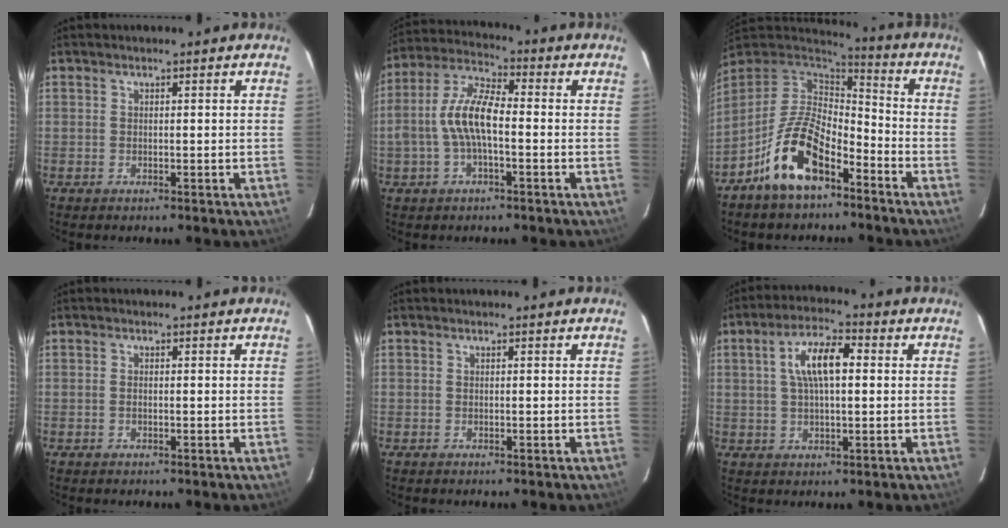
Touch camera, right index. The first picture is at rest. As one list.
[{"total": 9.9, "force": [-1.6, 3.7, 9.0], "torque": [-0.192, 0.014, -0.032]}, {"total": 14.9, "force": [-8.6, 6.7, 10.0], "torque": [-0.200, 0.005, -0.159]}, {"total": 0.6, "force": [-0.2, 0.3, 0.5], "torque": [-0.010, 0.001, -0.004]}, {"total": 0.0}, {"total": 8.6, "force": [1.6, 3.3, 7.7], "torque": [-0.143, 0.019, 0.029]}]